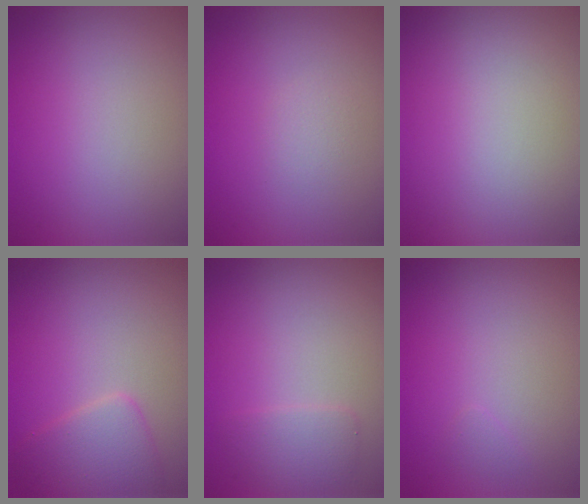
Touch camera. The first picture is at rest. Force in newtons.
{"total": 0.9, "press": 0.9, "slide": 0.0}
{"total": 0.0}
{"total": 3.5, "press": 3.5, "slide": 0.2}
{"total": 2.0, "press": 2.0, "slide": 0.2}
{"total": 0.6, "press": 0.5, "slide": 0.1}